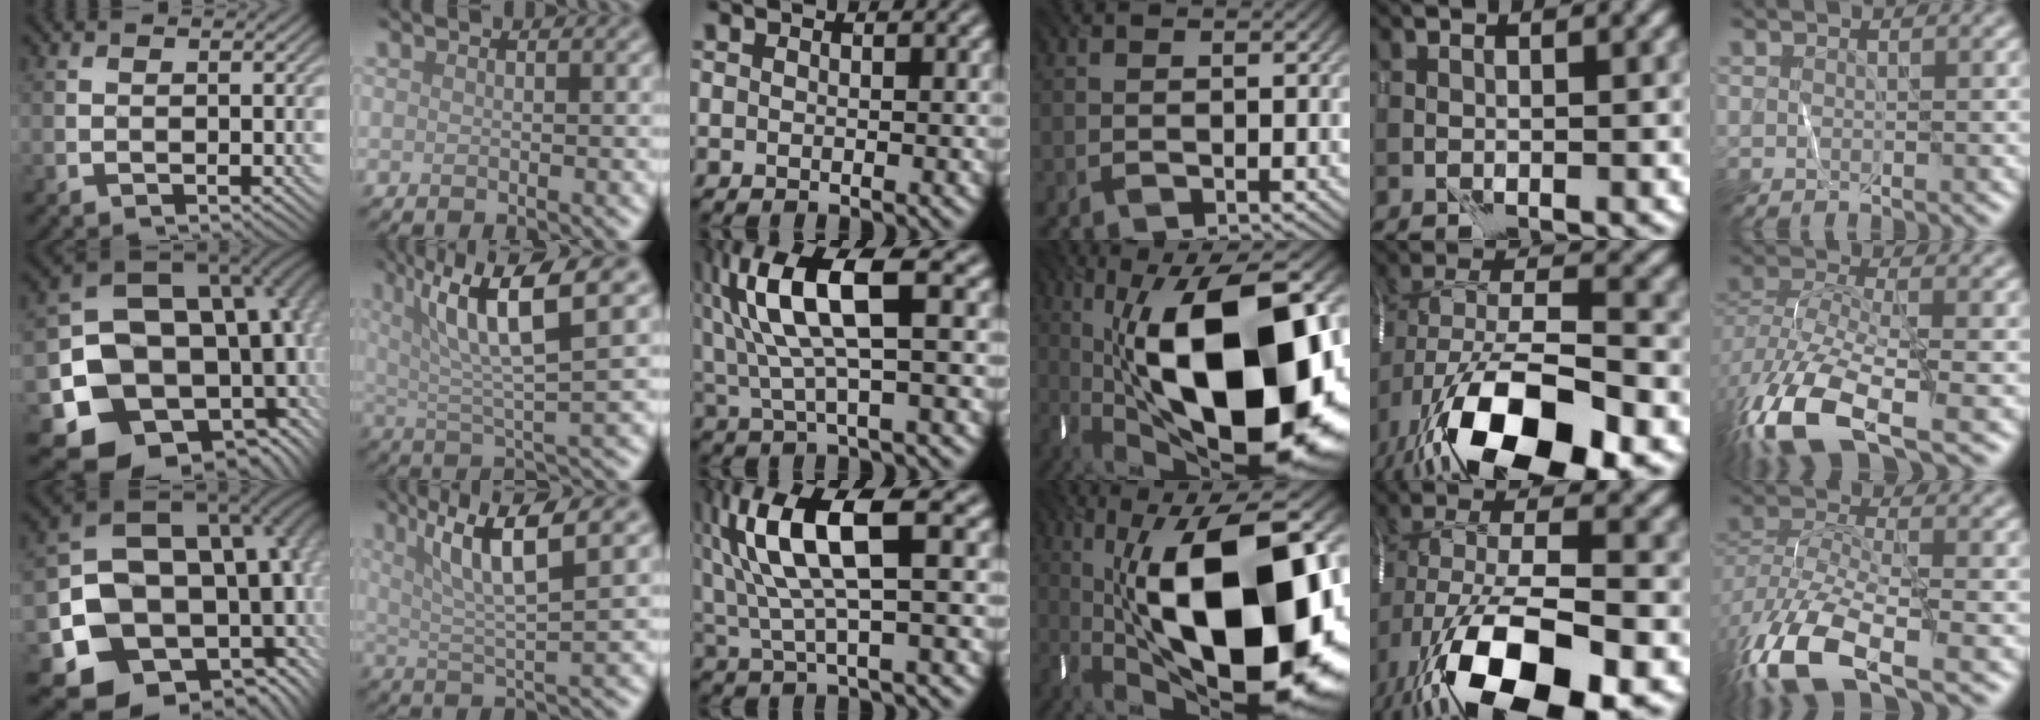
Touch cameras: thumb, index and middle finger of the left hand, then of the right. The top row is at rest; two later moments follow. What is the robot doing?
{"motion": "wrap", "object": "ribbon"}